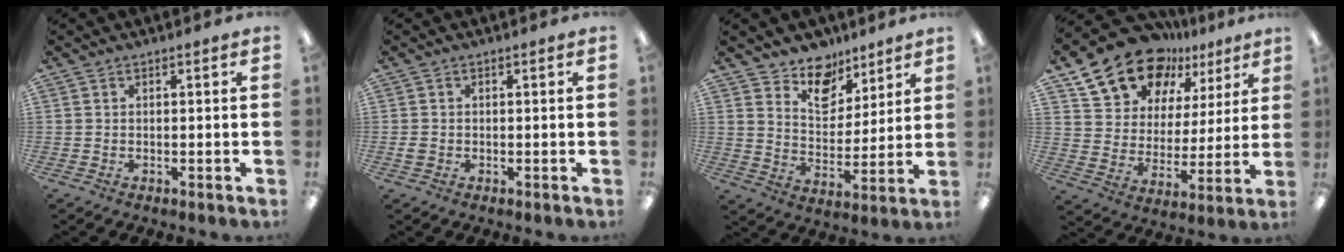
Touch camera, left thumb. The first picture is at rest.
{"total": 1.4, "force": [-0.2, 1.2, 0.7], "torque": [-0.011, 0.004, -0.004]}
{"total": 11.6, "force": [9.2, 6.5, 2.8], "torque": [-0.050, -0.062, 0.175]}
{"total": 18.2, "force": [12.5, 11.2, 7.0], "torque": [-0.131, -0.071, 0.233]}